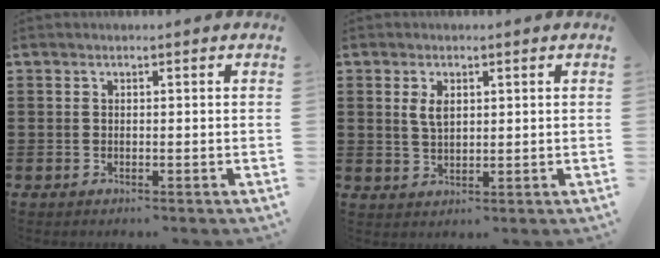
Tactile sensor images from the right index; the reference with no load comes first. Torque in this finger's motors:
{"motor_torque": [0.16, 0.13, 0.06, 0.09]}